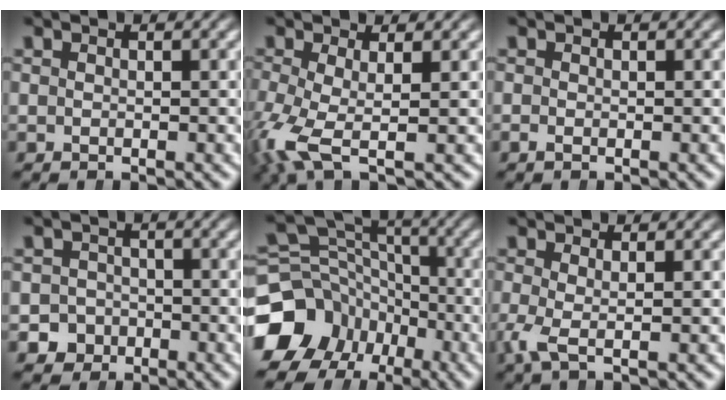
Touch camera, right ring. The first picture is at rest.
{"total": 4.7, "force": [-1.2, 2.3, 3.9], "torque": [-0.114, -0.038, -0.005]}
{"total": 0.6, "force": [-0.5, 0.2, 0.3], "torque": [-0.009, -0.007, -0.006]}
{"total": 5.9, "force": [-2.8, 5.2, 0.7], "torque": [-0.023, -0.021, -0.048]}
{"total": 14.2, "force": [-3.9, 12.2, 6.0], "torque": [-0.094, -0.050, -0.059]}
{"total": 1.9, "force": [-0.7, 0.3, 1.7], "torque": [-0.055, -0.022, -0.004]}